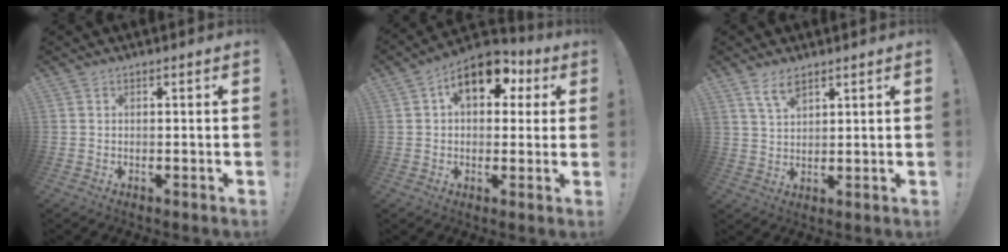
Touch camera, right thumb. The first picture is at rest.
{"total": 13.4, "force": [5.6, 8.3, 9.0], "torque": [-0.127, -0.016, 0.100]}
{"total": 5.6, "force": [3.9, 2.1, 3.4], "torque": [-0.061, -0.017, 0.072]}